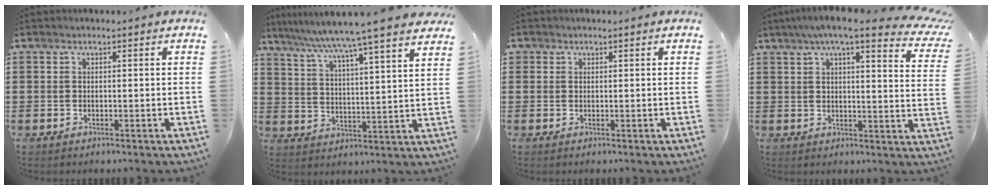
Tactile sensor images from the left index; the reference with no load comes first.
{"total": 6.9, "force": [6.0, -1.6, 3.1], "torque": [-0.084, -0.044, 0.094]}
{"total": 0.7, "force": [0.4, 0.6, 0.1], "torque": [-0.004, 0.004, 0.007]}
{"total": 7.5, "force": [6.0, 0.3, 4.4], "torque": [-0.091, -0.023, 0.099]}